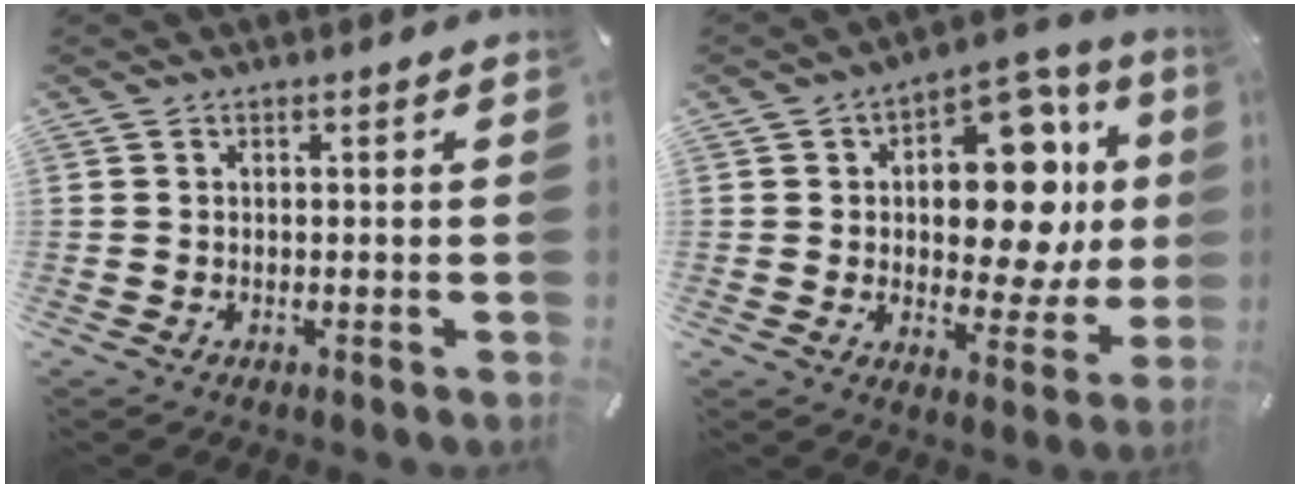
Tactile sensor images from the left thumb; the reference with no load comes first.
{"total": 18.8, "force": [4.5, 10.9, 14.6], "torque": [-0.182, -0.032, 0.072]}